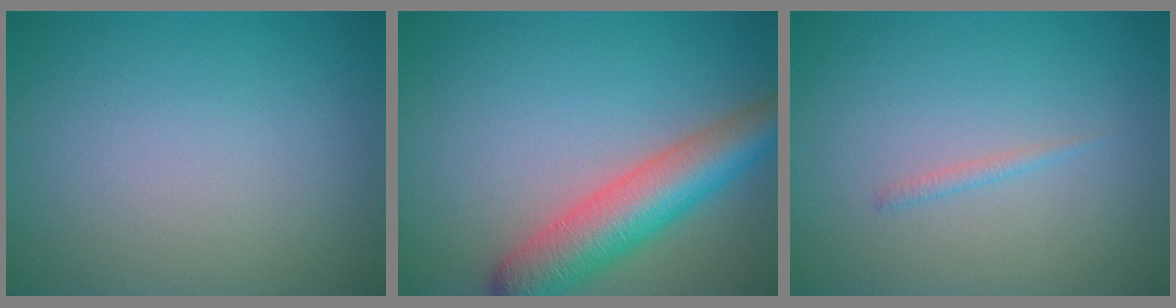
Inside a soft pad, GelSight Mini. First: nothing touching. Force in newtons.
{"total": 6.8, "press": 6.8, "slide": 0.4}
{"total": 0.7, "press": 0.7, "slide": 0.0}